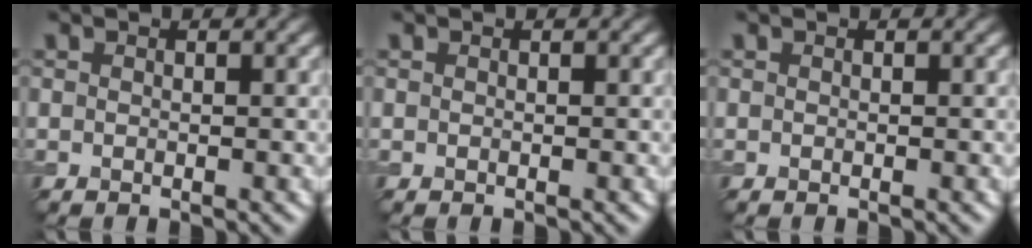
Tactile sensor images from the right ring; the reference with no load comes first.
{"total": 0.0}
{"total": 0.0}